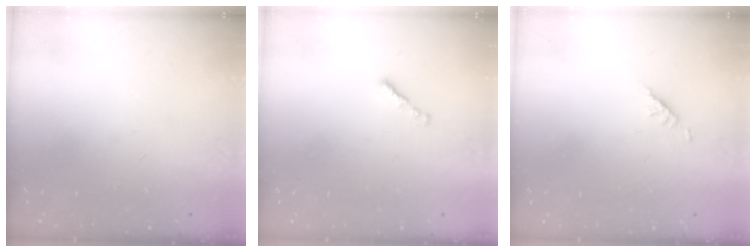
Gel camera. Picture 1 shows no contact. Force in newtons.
{"total": 1.3, "press": 1.1, "slide": 0.6}
{"total": 1.9, "press": 1.8, "slide": 0.5}